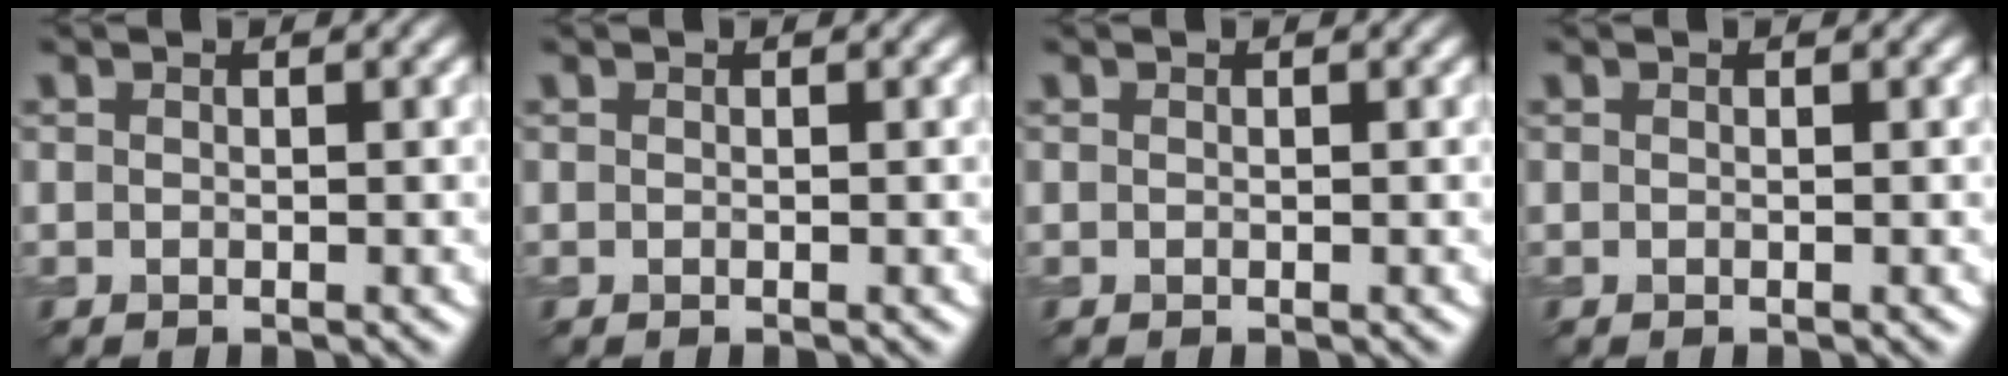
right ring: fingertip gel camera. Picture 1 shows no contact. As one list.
[{"total": 0.0}, {"total": 0.0}, {"total": 0.0}]